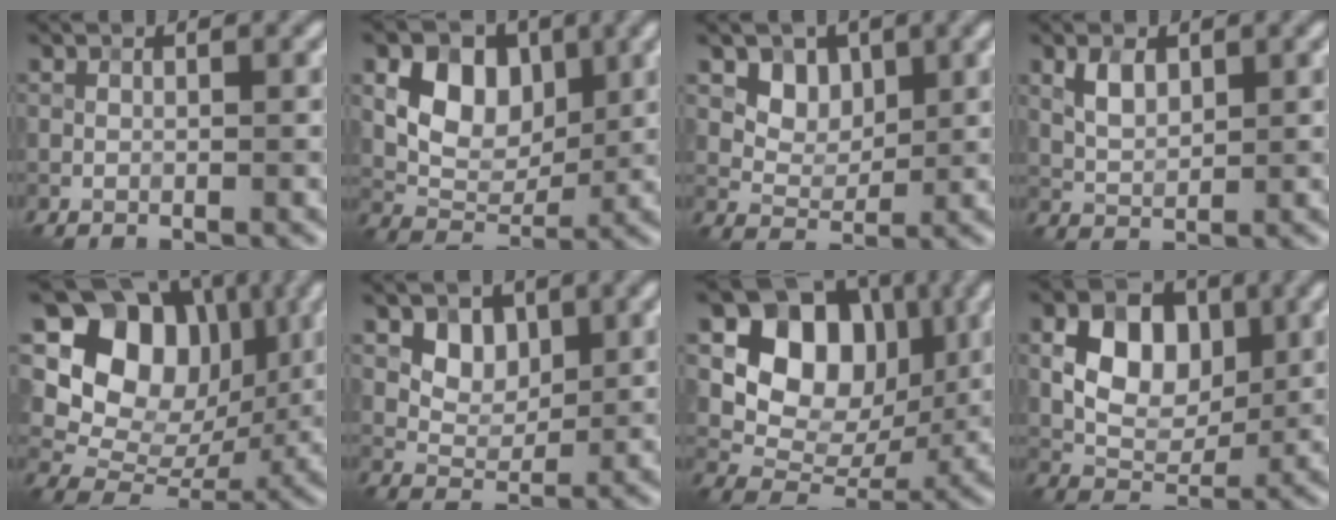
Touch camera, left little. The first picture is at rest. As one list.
[{"total": 6.2, "force": [1.7, 4.5, 4.0], "torque": [-0.065, -0.004, 0.028]}, {"total": 3.3, "force": [1.6, 2.5, 1.4], "torque": [-0.029, -0.020, 0.040]}, {"total": 2.6, "force": [1.1, 1.5, 1.8], "torque": [-0.039, 0.000, 0.023]}, {"total": 11.4, "force": [3.2, 8.8, 6.4], "torque": [-0.097, 0.002, 0.051]}, {"total": 3.1, "force": [1.3, 2.3, 1.6], "torque": [-0.027, -0.007, 0.023]}, {"total": 9.9, "force": [2.7, 7.6, 5.7], "torque": [-0.078, -0.008, 0.037]}, {"total": 6.7, "force": [1.4, 4.6, 4.6], "torque": [-0.072, 0.001, 0.024]}]